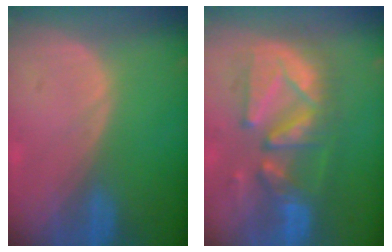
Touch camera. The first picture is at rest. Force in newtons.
{"total": 11.2, "press": 10.7, "slide": 3.2}